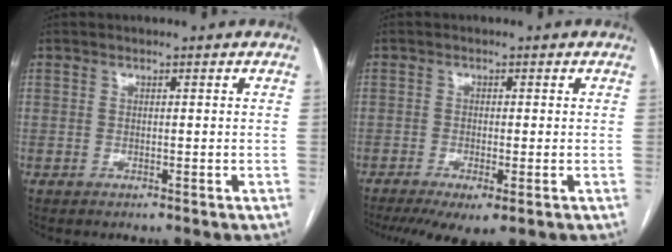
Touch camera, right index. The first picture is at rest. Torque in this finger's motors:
{"motor_torque": [1.08, -1.05, 0.54, 0.13]}